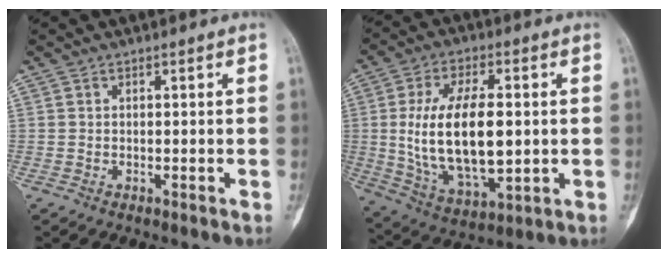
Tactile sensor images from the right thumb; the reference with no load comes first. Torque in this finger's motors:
{"motor_torque": [1.20, 3.81, 1.44, -0.22, 0.57]}